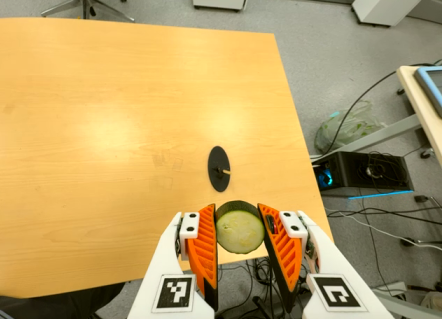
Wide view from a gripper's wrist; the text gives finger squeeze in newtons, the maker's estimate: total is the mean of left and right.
{"total": 12.0, "left": 12.3, "right": 11.8}